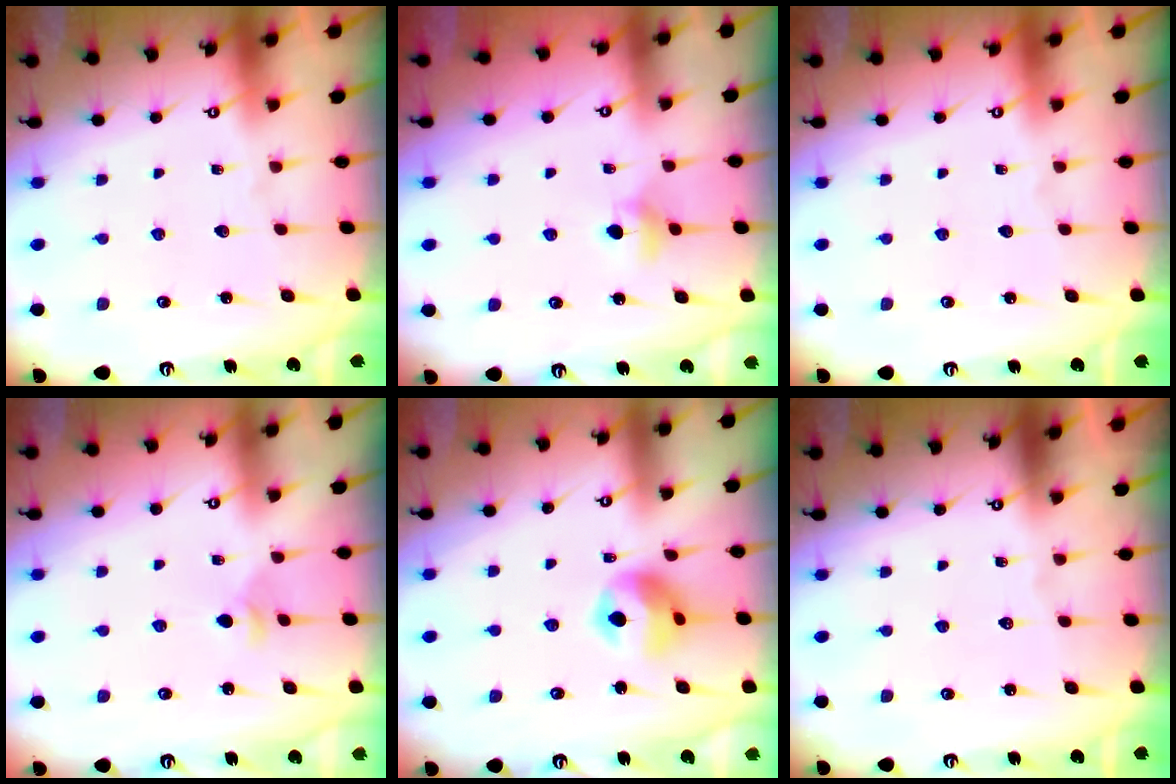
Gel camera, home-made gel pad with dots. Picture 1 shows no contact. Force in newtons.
{"total": 4.3, "press": 4.2, "slide": 0.7}
{"total": 0.0}
{"total": 3.1, "press": 3.1, "slide": 0.5}
{"total": 10.3, "press": 10.2, "slide": 1.5}
{"total": 0.0}